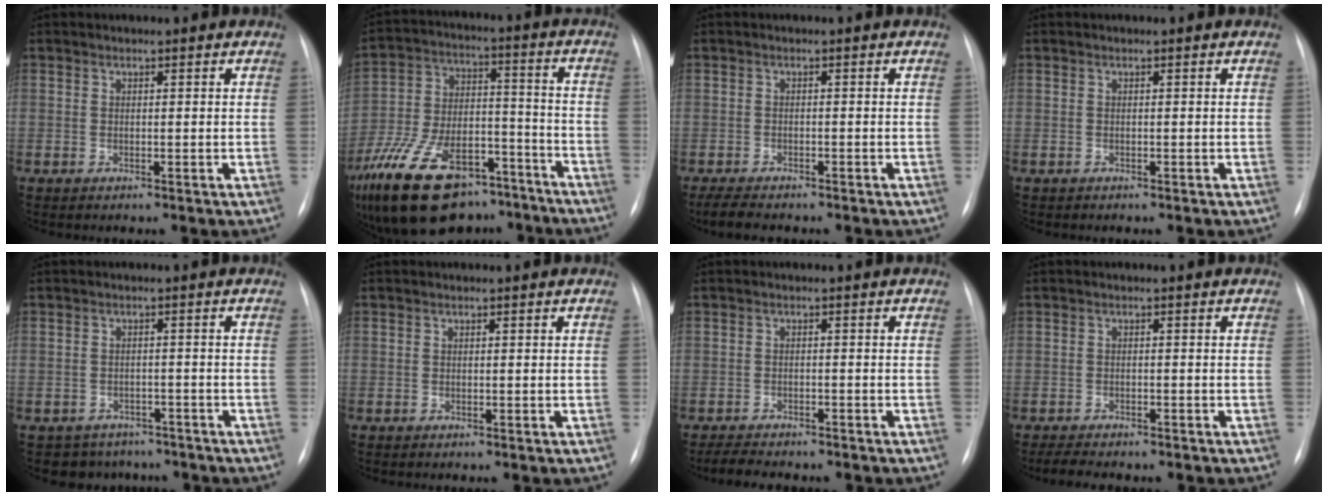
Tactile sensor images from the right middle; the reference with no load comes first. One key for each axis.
{"total": 24.3, "fx": -17.0, "fy": 11.3, "fz": 13.1, "tx": -0.283, "ty": 0.012, "tz": -0.282}
{"total": 4.5, "fx": -3.8, "fy": 1.1, "fz": 2.2, "tx": -0.039, "ty": -0.012, "tz": -0.056}
{"total": 0.0}
{"total": 6.2, "fx": -5.1, "fy": 3.5, "fz": 0.0, "tx": 0.005, "ty": 0.019, "tz": -0.059}
{"total": 0.0}
{"total": 6.2, "fx": -5.4, "fy": 1.6, "fz": 2.5, "tx": -0.042, "ty": -0.009, "tz": -0.075}
{"total": 4.8, "fx": -4.1, "fy": 1.2, "fz": 2.2, "tx": -0.036, "ty": -0.008, "tz": -0.053}